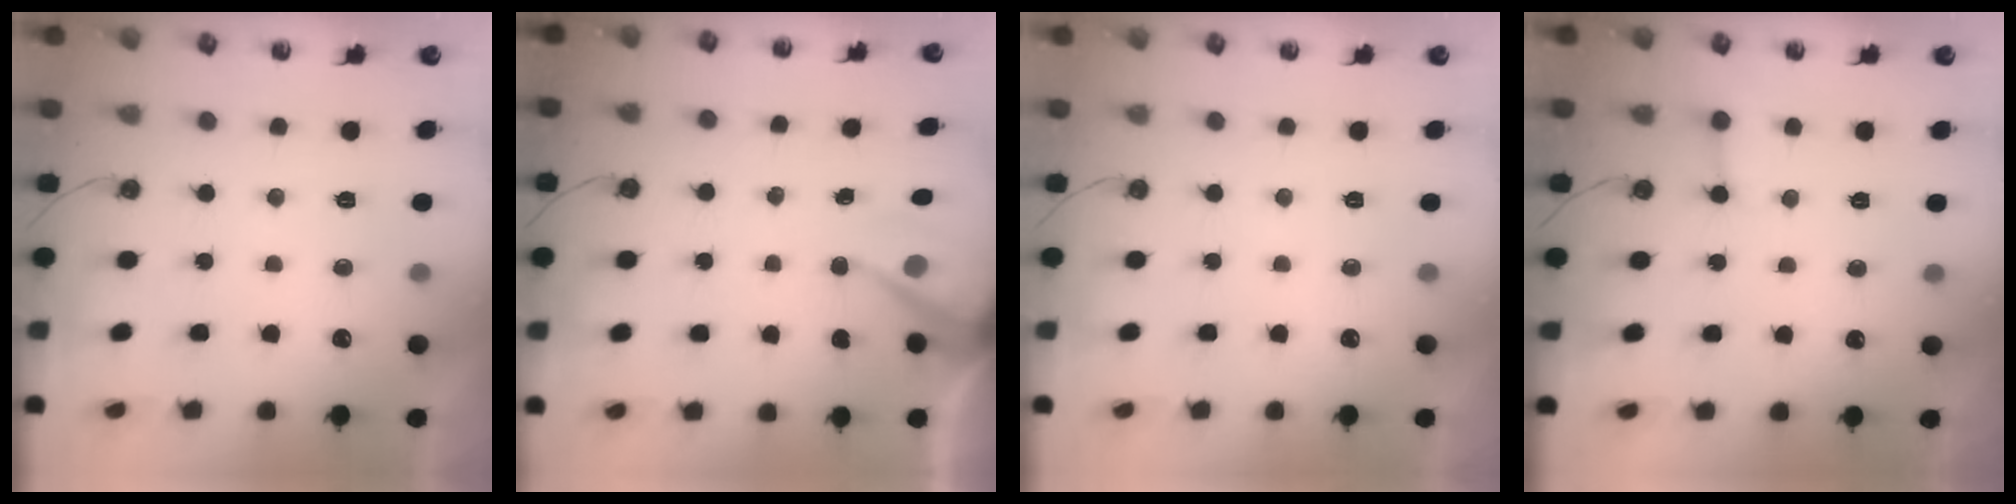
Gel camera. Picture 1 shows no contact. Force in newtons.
{"total": 7.5, "press": 7.5, "slide": 0.3}
{"total": 0.0}
{"total": 4.7, "press": 4.7, "slide": 0.3}